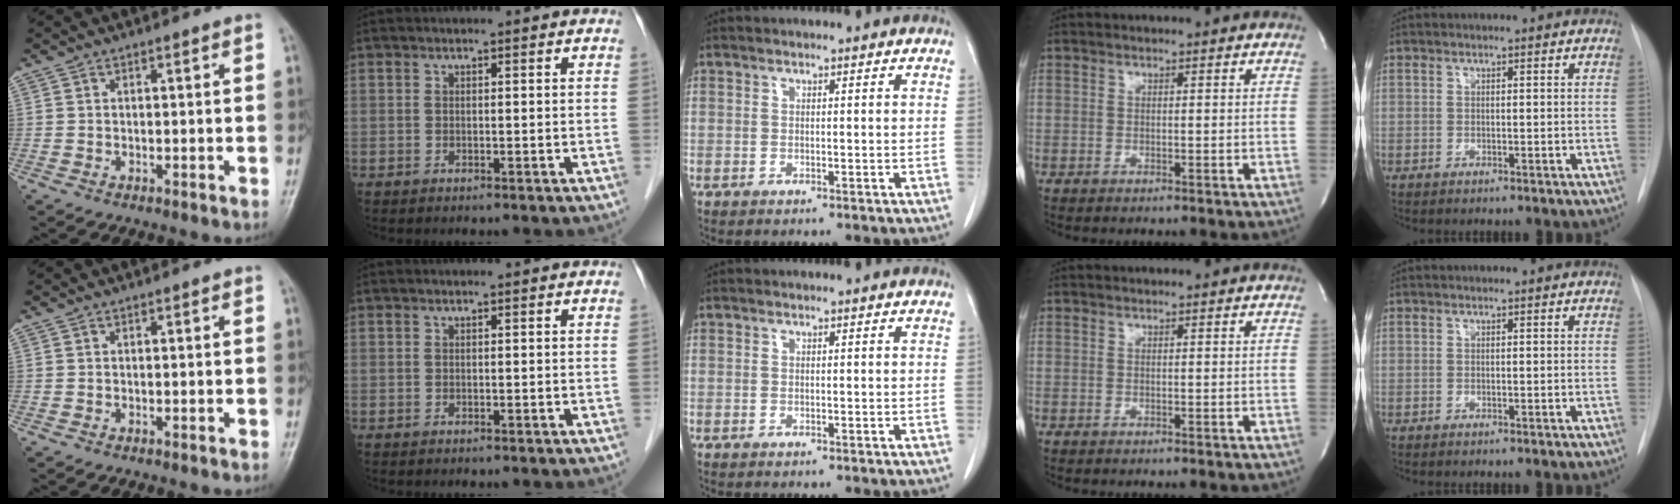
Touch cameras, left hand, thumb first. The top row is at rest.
{}